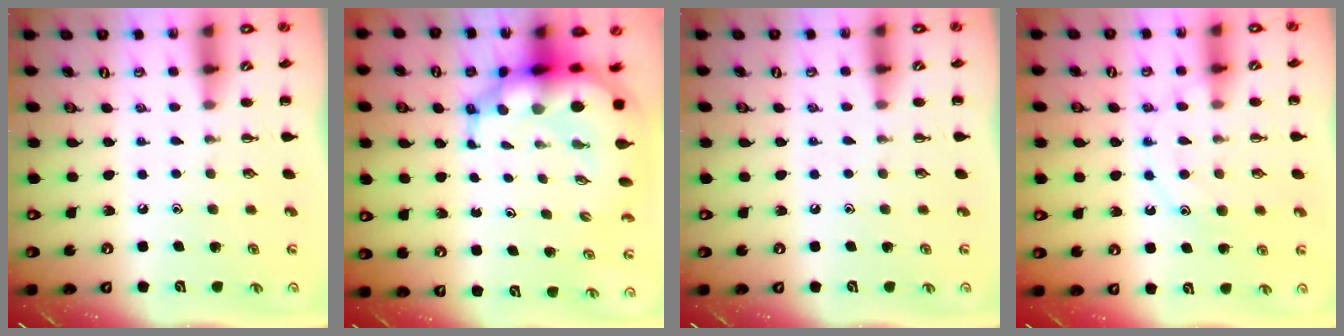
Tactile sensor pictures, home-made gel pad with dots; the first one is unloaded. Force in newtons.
{"total": 10.9, "press": 10.5, "slide": 2.7}
{"total": 3.6, "press": 3.3, "slide": 1.3}
{"total": 12.5, "press": 12.4, "slide": 0.7}